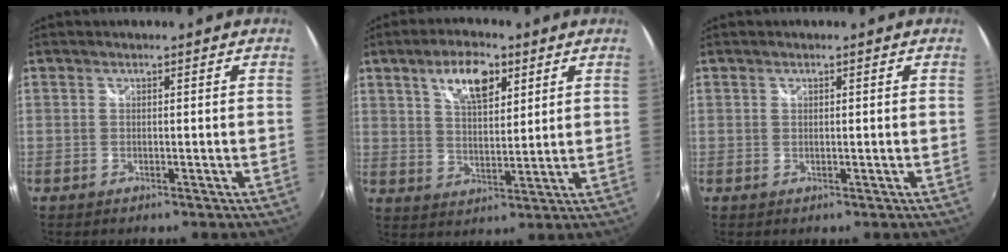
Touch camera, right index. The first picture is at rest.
{"total": 9.1, "force": [4.8, 3.8, 6.7], "torque": [-0.119, 0.015, 0.084]}
{"total": 0.0}